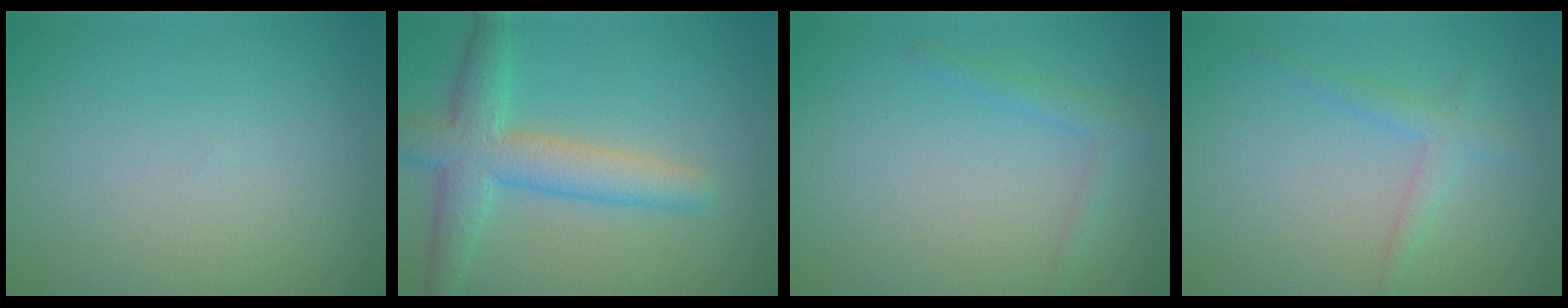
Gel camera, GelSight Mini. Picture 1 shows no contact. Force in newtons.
{"total": 5.4, "press": 5.4, "slide": 0.2}
{"total": 1.3, "press": 1.3, "slide": 0.1}
{"total": 1.6, "press": 1.6, "slide": 0.2}